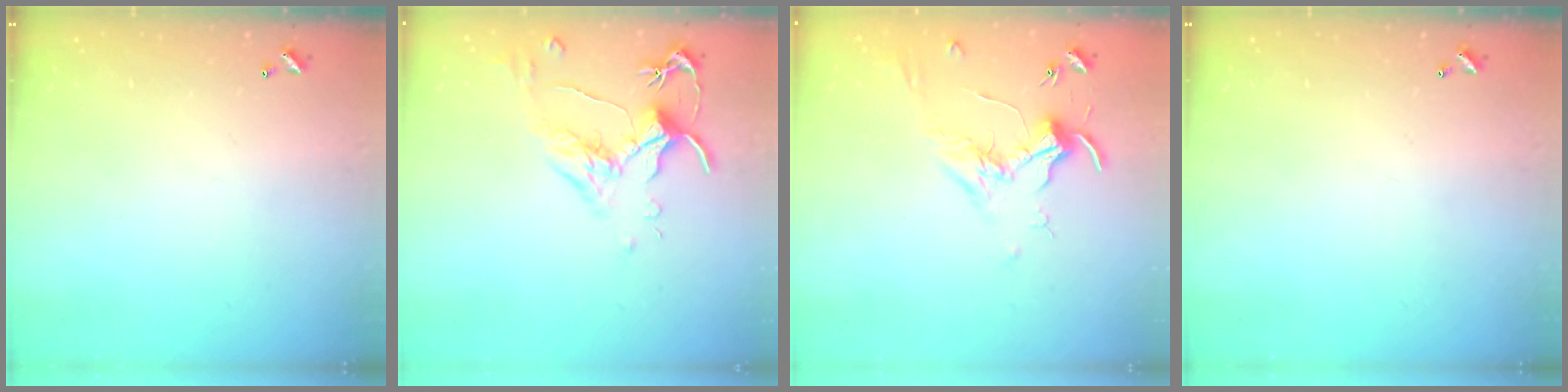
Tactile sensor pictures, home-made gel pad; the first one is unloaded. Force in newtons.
{"total": 1.6, "press": 1.4, "slide": 0.7}
{"total": 1.7, "press": 1.5, "slide": 0.7}
{"total": 0.0}